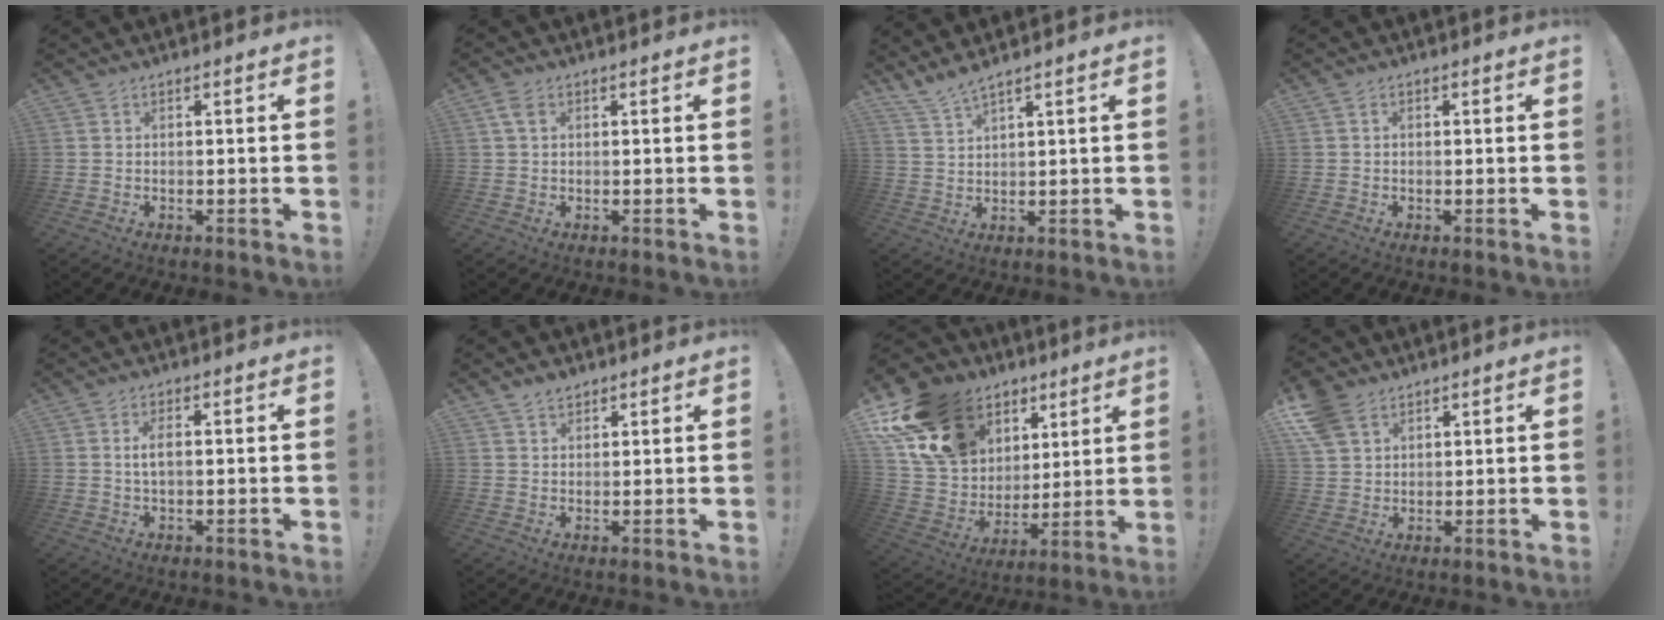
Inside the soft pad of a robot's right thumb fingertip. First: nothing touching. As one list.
[{"total": 3.1, "force": [1.1, 2.0, 2.2], "torque": [-0.037, 0.003, 0.020]}, {"total": 4.1, "force": [3.6, -0.2, 2.0], "torque": [-0.051, -0.018, 0.066]}, {"total": 0.7, "force": [0.0, 0.6, 0.4], "torque": [-0.008, 0.003, 0.000]}, {"total": 3.4, "force": [0.4, 1.3, 3.1], "torque": [-0.054, 0.002, 0.006]}, {"total": 3.1, "force": [2.4, 1.7, 0.8], "torque": [-0.011, -0.012, 0.044]}, {"total": 21.1, "force": [11.9, 14.8, 9.1], "torque": [-0.151, -0.070, 0.251]}, {"total": 8.8, "force": [5.5, 5.8, 3.8], "torque": [-0.082, -0.017, 0.111]}]